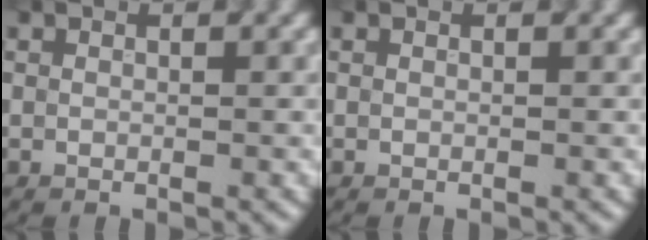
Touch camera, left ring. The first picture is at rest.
{"total": 0.0}